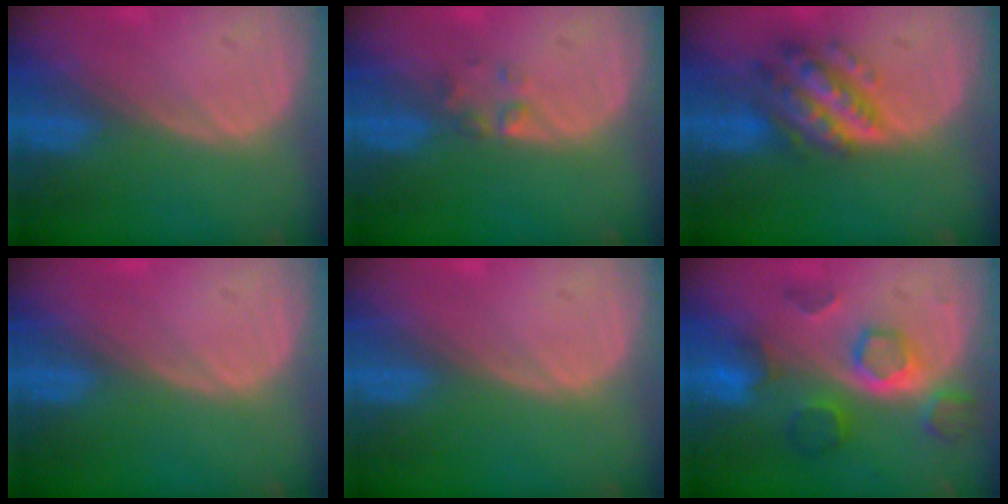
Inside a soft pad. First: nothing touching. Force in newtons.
{"total": 1.7, "press": 1.7, "slide": 0.2}
{"total": 7.4, "press": 7.3, "slide": 0.5}
{"total": 0.0}
{"total": 0.0}
{"total": 8.6, "press": 7.7, "slide": 3.7}